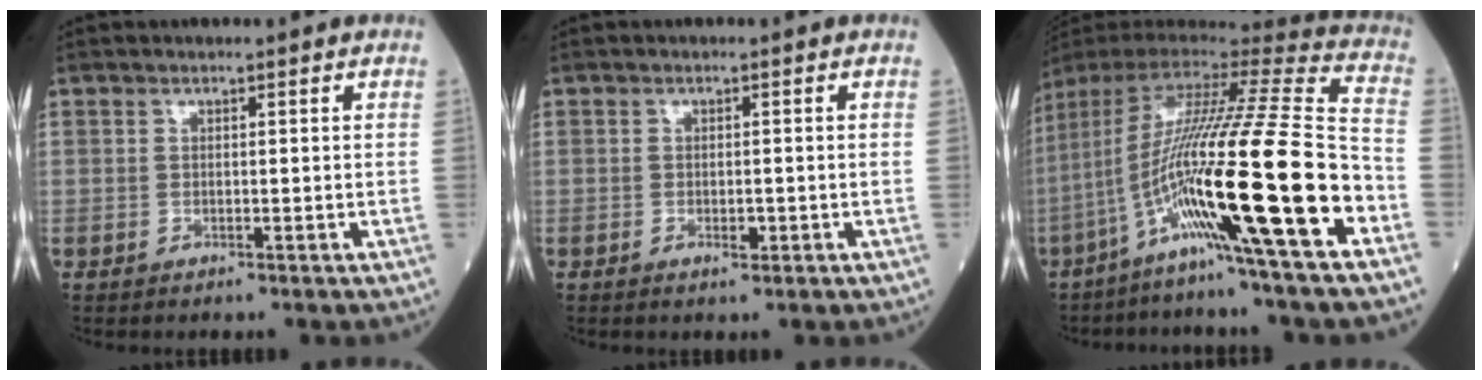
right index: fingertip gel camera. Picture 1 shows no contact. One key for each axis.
{"total": 1.6, "fx": -0.6, "fy": 0.6, "fz": 1.4, "tx": -0.024, "ty": -0.001, "tz": -0.007}
{"total": 28.3, "fx": -9.1, "fy": -0.4, "fz": 26.8, "tx": -0.472, "ty": -0.039, "tz": -0.178}